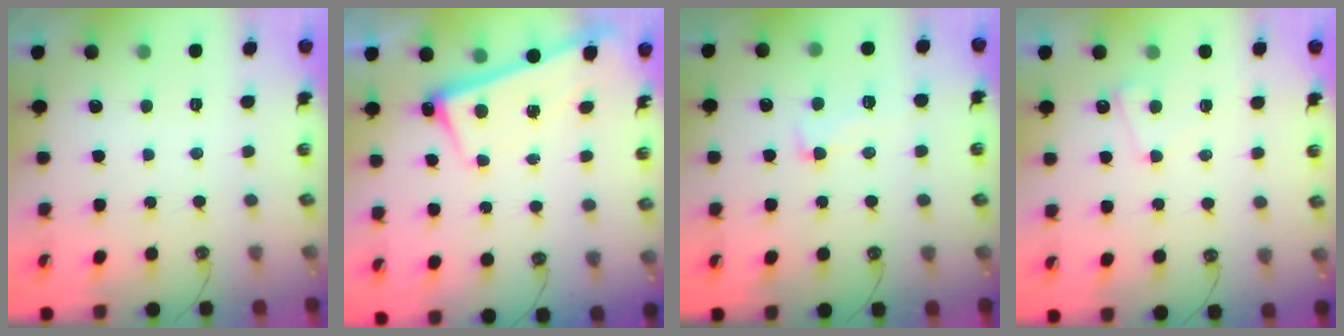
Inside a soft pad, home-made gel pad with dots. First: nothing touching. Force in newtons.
{"total": 2.7, "press": 2.6, "slide": 0.8}
{"total": 3.2, "press": 2.7, "slide": 1.7}
{"total": 0.5, "press": 0.1, "slide": 0.5}